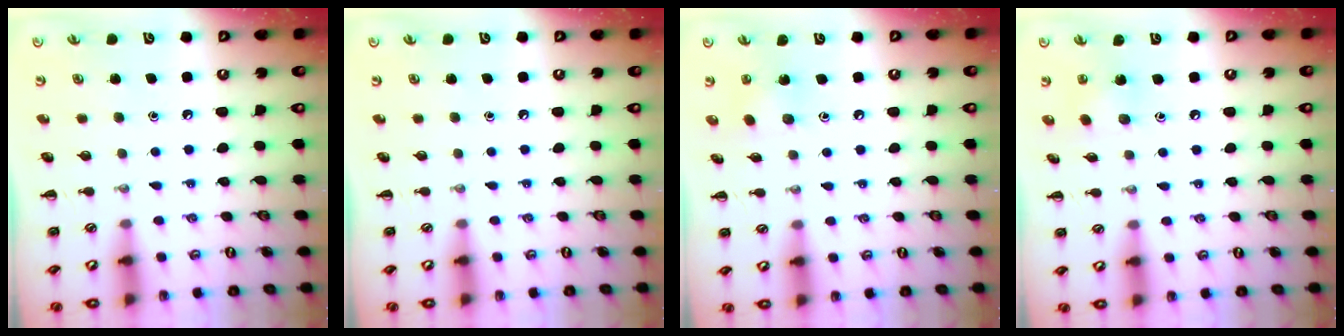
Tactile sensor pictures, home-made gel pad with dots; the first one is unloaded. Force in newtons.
{"total": 0.0}
{"total": 4.0, "press": 3.9, "slide": 0.4}
{"total": 4.3, "press": 4.1, "slide": 1.2}